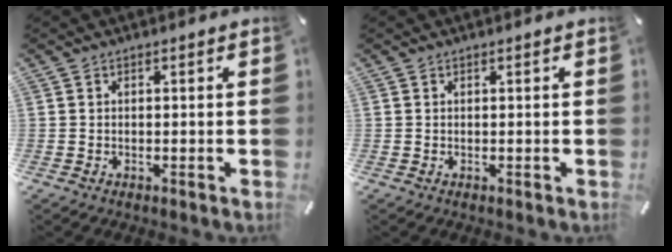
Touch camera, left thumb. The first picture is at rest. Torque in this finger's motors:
{"motor_torque": [0.02, 0.00, -0.04, 0.01, 0.00]}